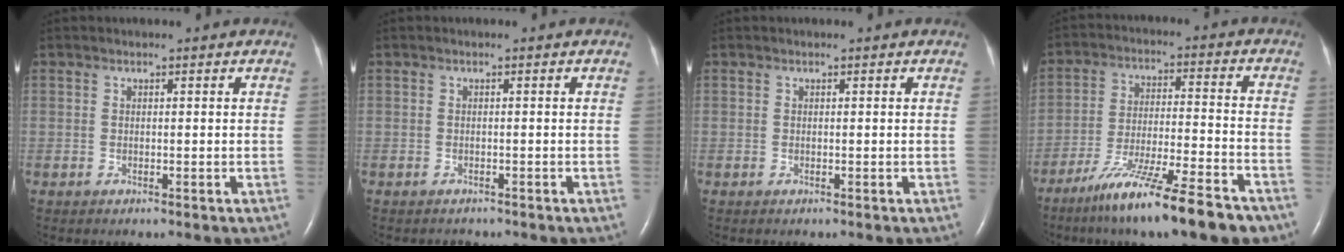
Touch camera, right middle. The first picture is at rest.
{"total": 0.7, "force": [-0.6, 0.3, -0.1], "torque": [-0.006, -0.001, -0.009]}
{"total": 0.0}
{"total": 16.4, "force": [-12.0, 1.3, 11.2], "torque": [-0.175, -0.031, -0.199]}